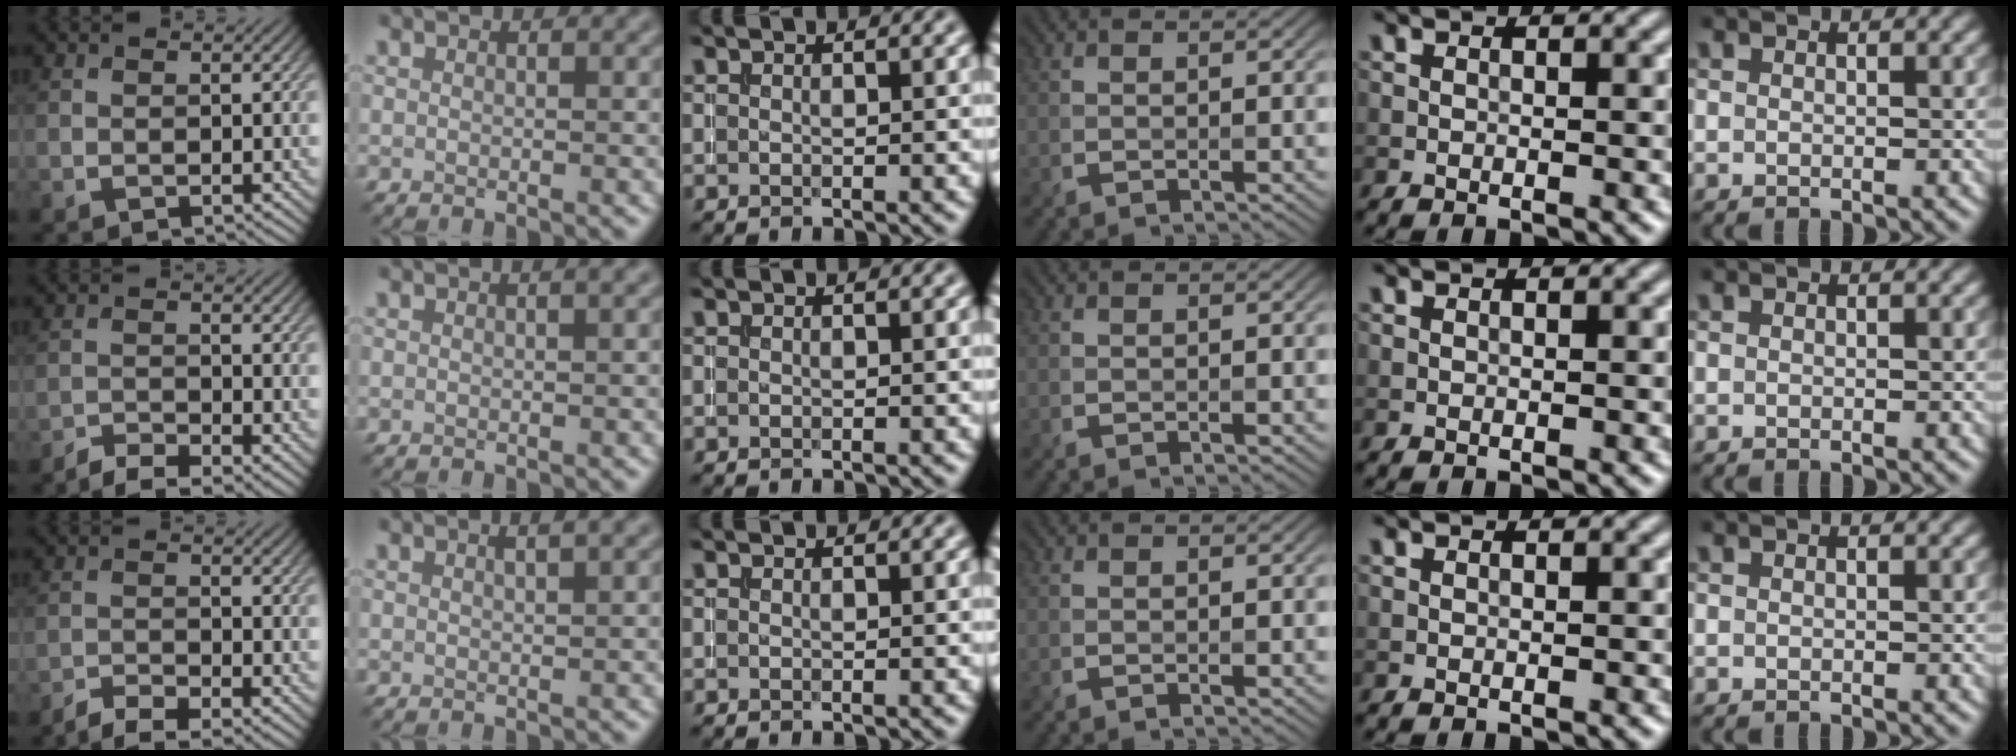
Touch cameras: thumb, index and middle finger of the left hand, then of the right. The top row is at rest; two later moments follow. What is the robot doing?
{"motion": "pour", "object": "almond"}